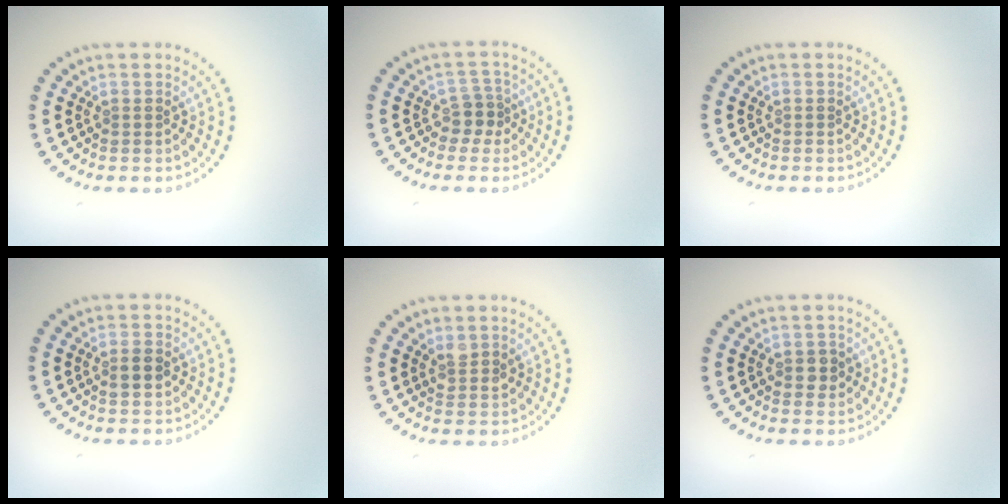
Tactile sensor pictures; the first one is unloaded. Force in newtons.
{"total": 2.0, "press": 1.6, "slide": 1.2}
{"total": 0.0}
{"total": 1.6, "press": 1.6, "slide": 0.2}
{"total": 1.6, "press": 1.5, "slide": 0.7}
{"total": 1.3, "press": 1.3, "slide": 0.3}